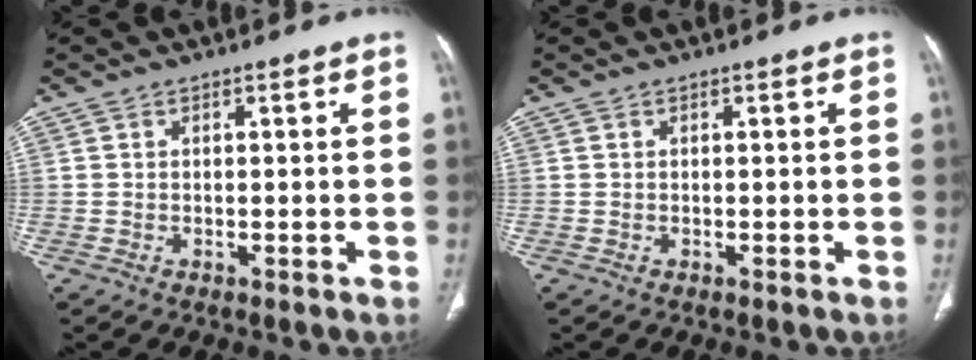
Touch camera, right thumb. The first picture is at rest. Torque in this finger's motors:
{"motor_torque": [0.00, 0.00, 0.00, 0.00, 0.00]}